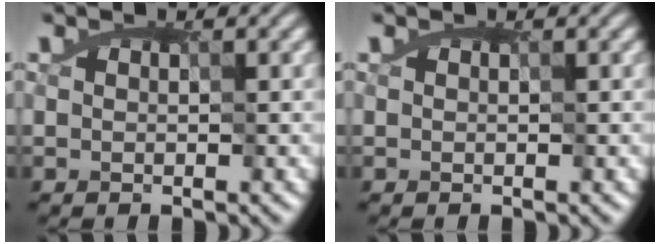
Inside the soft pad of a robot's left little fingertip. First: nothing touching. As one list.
[{"total": 0.0}]